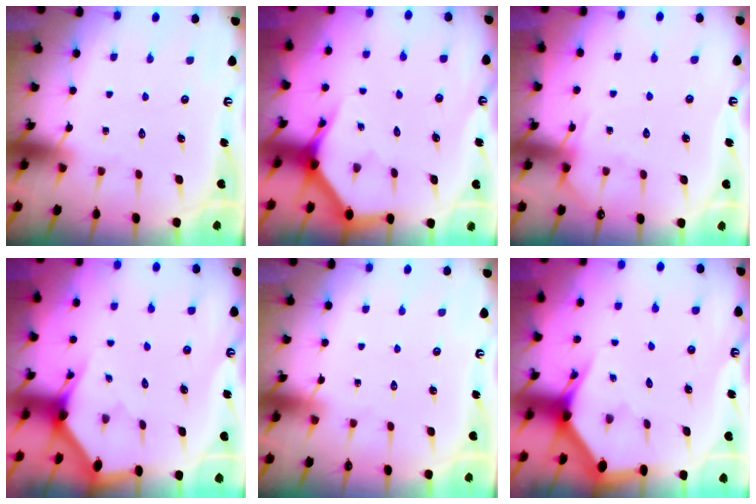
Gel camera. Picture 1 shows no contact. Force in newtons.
{"total": 4.0, "press": 4.0, "slide": 0.2}
{"total": 5.7, "press": 5.7, "slide": 0.7}
{"total": 2.4, "press": 2.4, "slide": 0.2}
{"total": 0.0}
{"total": 2.9, "press": 2.9, "slide": 0.2}